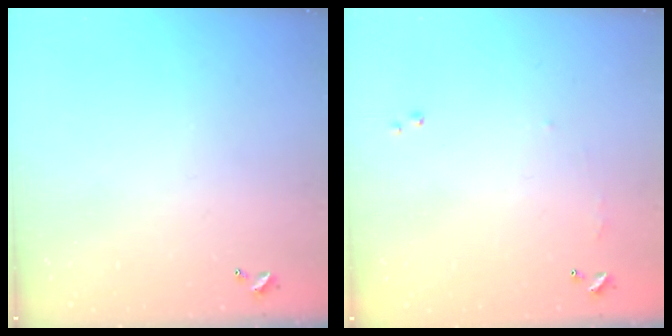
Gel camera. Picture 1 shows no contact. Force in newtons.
{"total": 5.2, "press": 5.1, "slide": 0.6}